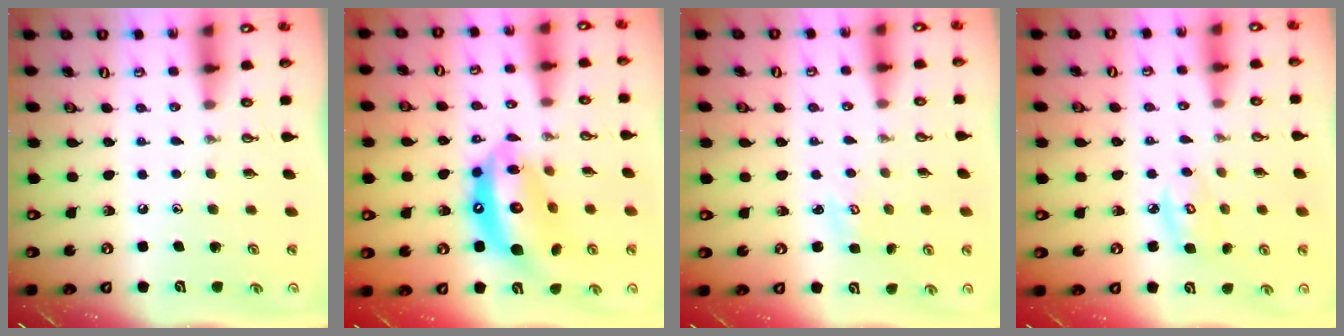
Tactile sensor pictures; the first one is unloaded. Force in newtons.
{"total": 16.6, "press": 16.6, "slide": 1.7}
{"total": 2.2, "press": 2.2, "slide": 0.3}
{"total": 4.3, "press": 4.3, "slide": 0.2}